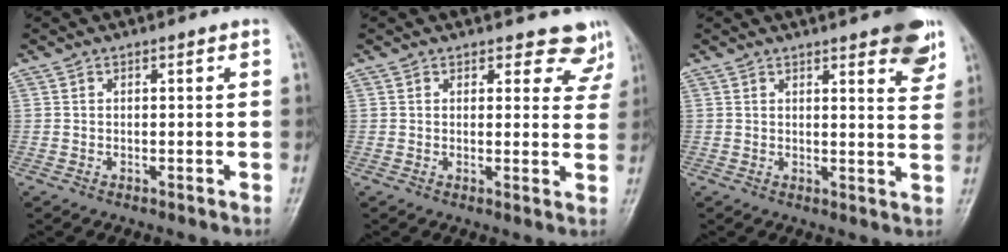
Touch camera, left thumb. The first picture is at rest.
{"total": 6.3, "force": [5.6, 3.0, 0.7], "torque": [0.039, -0.031, 0.043]}
{"total": 8.9, "force": [5.4, 2.3, 6.6], "torque": [-0.059, -0.024, 0.063]}